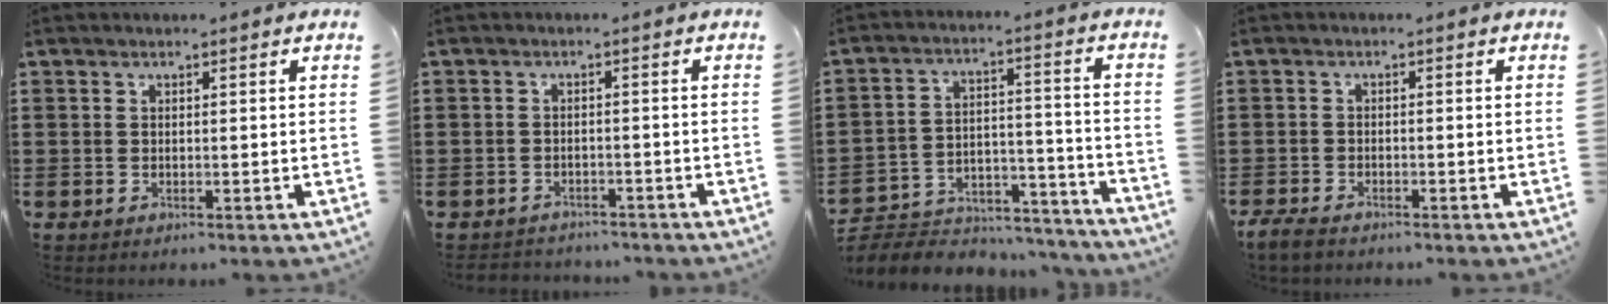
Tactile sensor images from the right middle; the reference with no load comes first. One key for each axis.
{"total": 2.1, "fx": -2.0, "fy": 0.5, "fz": -0.3, "tx": -0.001, "ty": 0.001, "tz": -0.047}
{"total": 6.0, "fx": -5.7, "fy": 1.7, "fz": 0.7, "tx": -0.015, "ty": 0.013, "tz": -0.117}
{"total": 2.1, "fx": -1.8, "fy": 0.6, "fz": 1.0, "tx": -0.034, "ty": -0.002, "tz": -0.039}